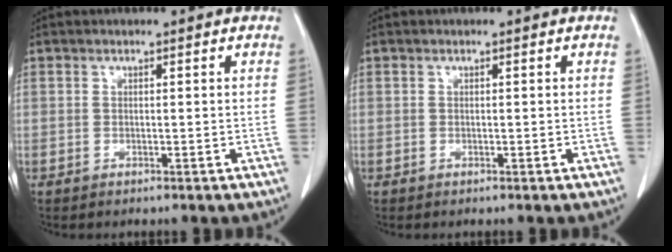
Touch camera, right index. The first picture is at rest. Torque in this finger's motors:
{"motor_torque": [0.00, 0.00, 0.00, 0.00]}